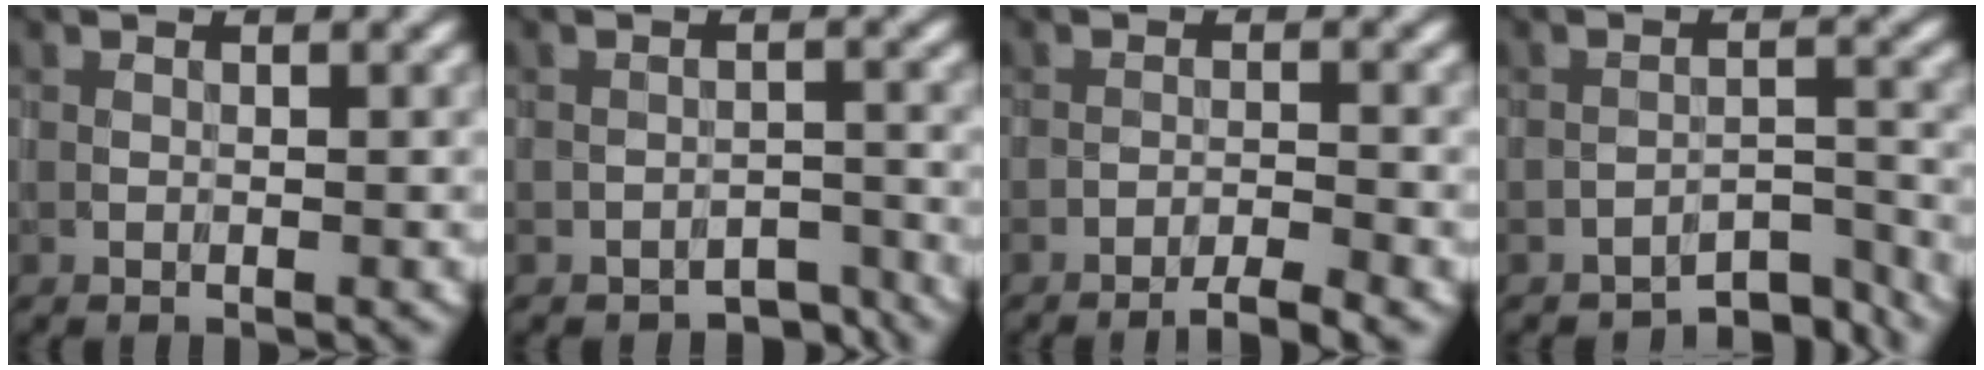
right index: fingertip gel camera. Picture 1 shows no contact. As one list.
[{"total": 2.4, "force": [-2.4, 0.5, 0.0], "torque": [0.012, 0.010, -0.033]}, {"total": 3.1, "force": [-2.6, 0.2, 1.7], "torque": [-0.023, 0.011, -0.047]}, {"total": 4.6, "force": [-4.5, 0.5, 0.6], "torque": [0.000, 0.007, -0.061]}]